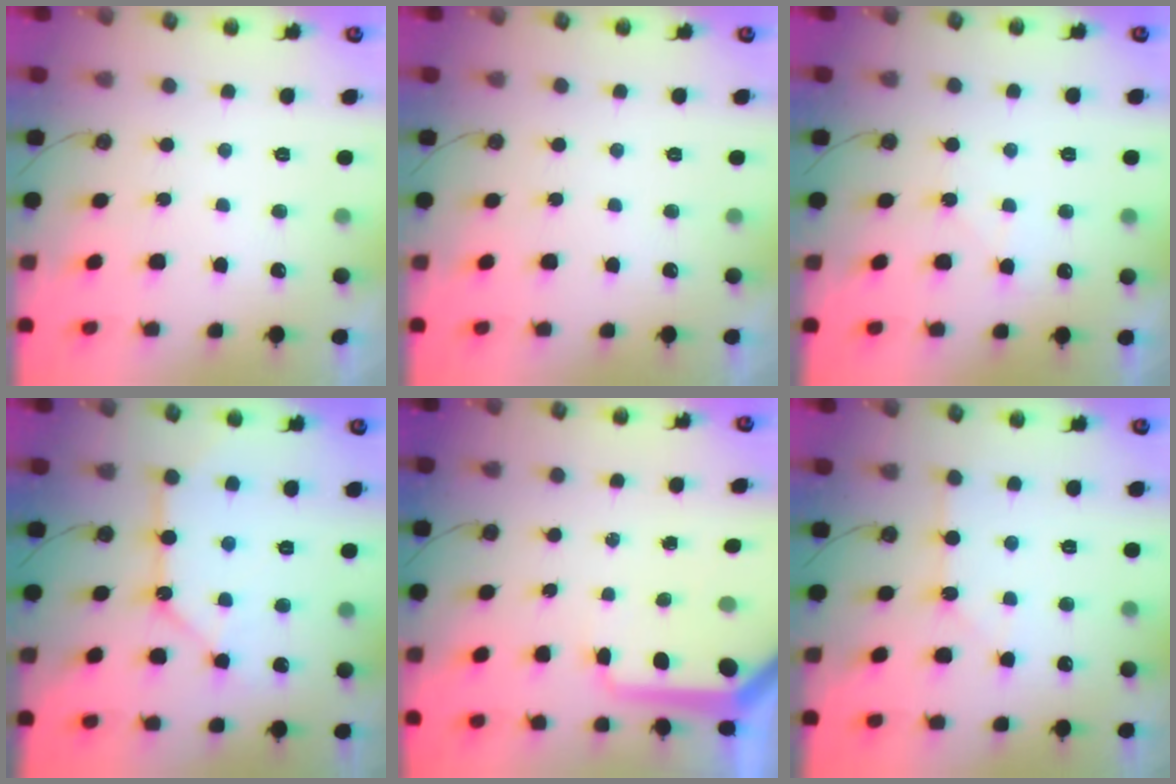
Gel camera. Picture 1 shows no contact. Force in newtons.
{"total": 0.0}
{"total": 6.2, "press": 6.2, "slide": 0.8}
{"total": 11.0, "press": 11.0, "slide": 0.1}
{"total": 8.4, "press": 8.4, "slide": 0.6}
{"total": 5.1, "press": 5.0, "slide": 0.7}